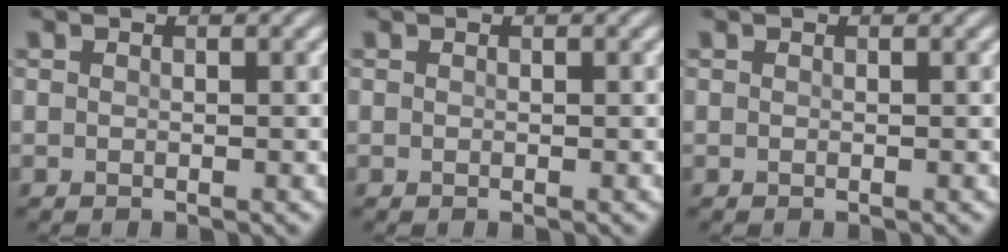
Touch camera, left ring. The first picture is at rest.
{"total": 0.0}
{"total": 0.0}